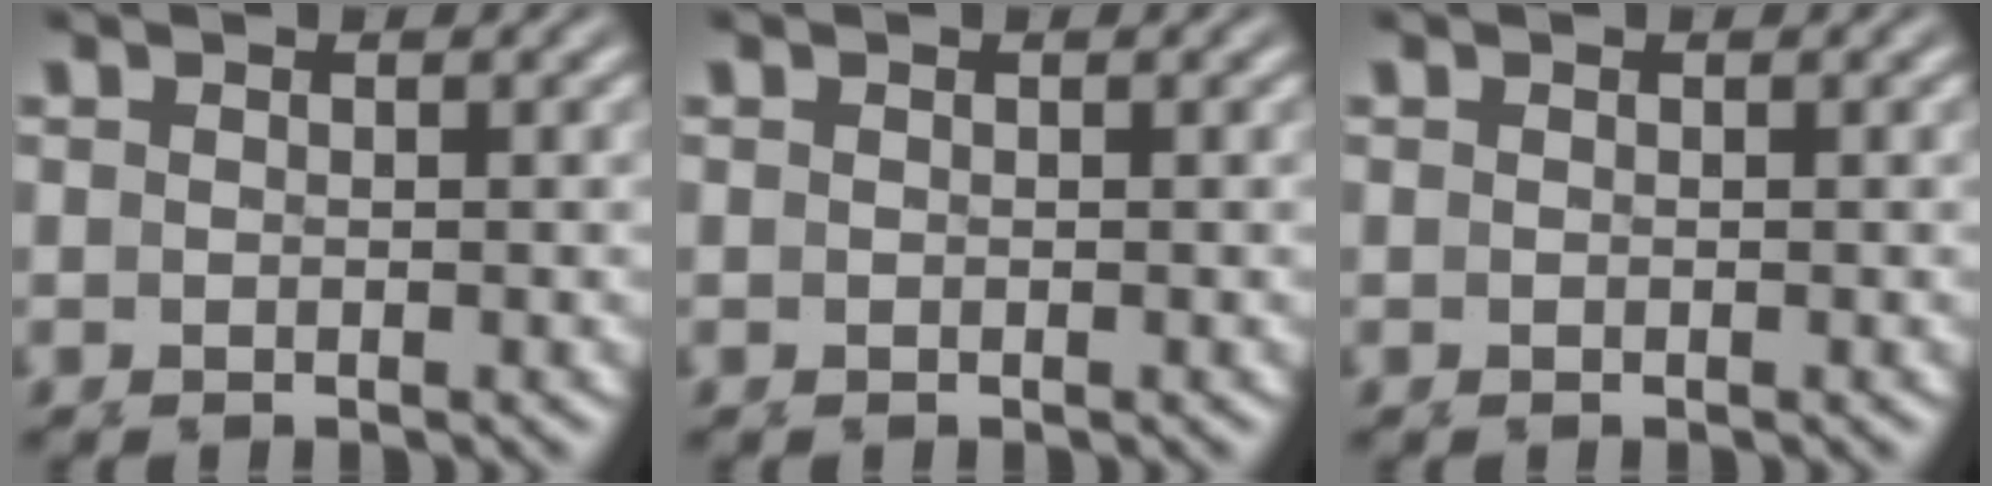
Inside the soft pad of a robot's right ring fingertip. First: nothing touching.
{"total": 0.0}
{"total": 0.0}